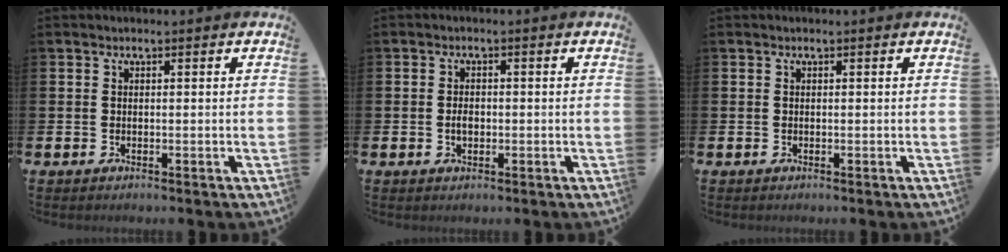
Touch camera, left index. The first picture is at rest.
{"total": 1.8, "force": [-0.3, 1.1, 1.4], "torque": [-0.017, 0.003, -0.009]}
{"total": 0.0}